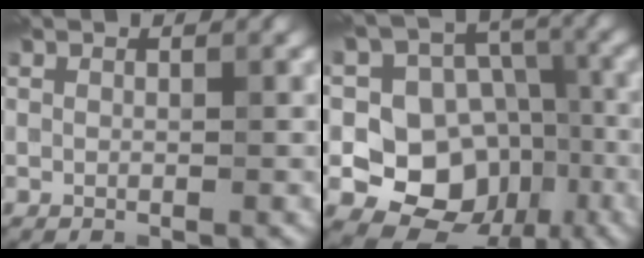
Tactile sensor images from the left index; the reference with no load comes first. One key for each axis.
{"total": 9.7, "fx": -2.7, "fy": 8.1, "fz": 4.6, "tx": -0.054, "ty": -0.006, "tz": -0.065}